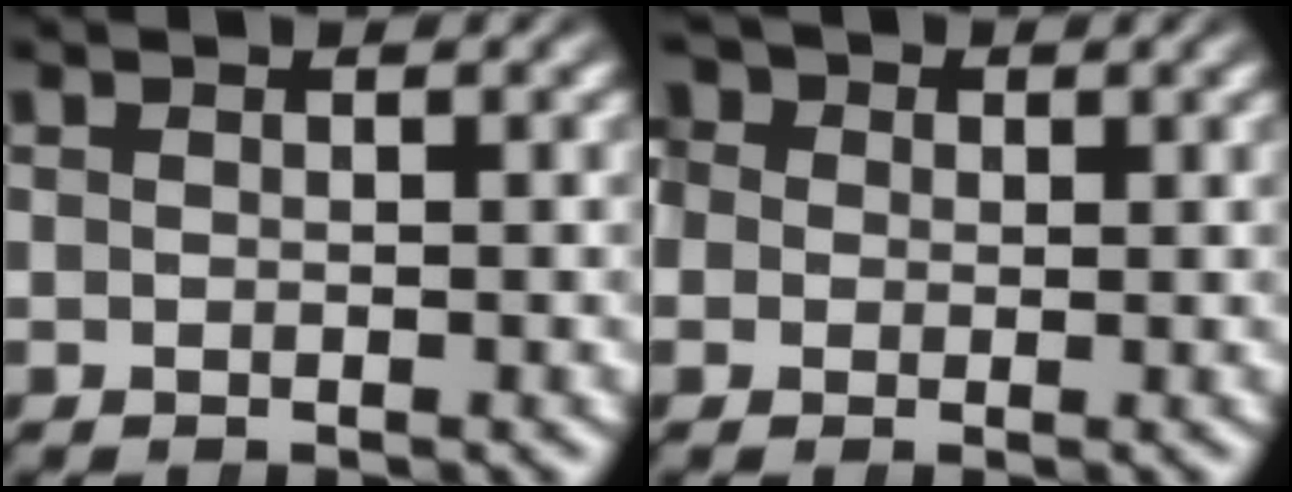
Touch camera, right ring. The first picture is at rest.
{"total": 7.9, "force": [1.1, 7.0, 3.4], "torque": [-0.071, 0.007, 0.003]}